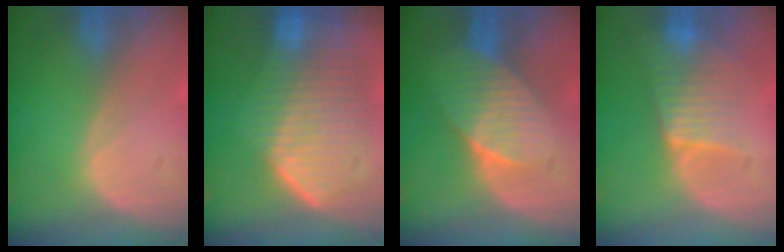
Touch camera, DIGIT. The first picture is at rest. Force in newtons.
{"total": 10.9, "press": 9.5, "slide": 5.3}
{"total": 7.4, "press": 6.7, "slide": 3.2}
{"total": 6.3, "press": 6.3, "slide": 0.9}